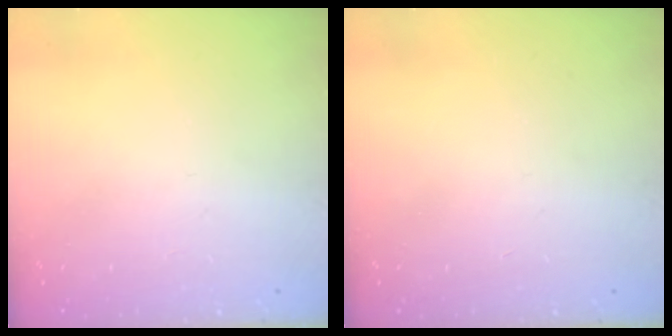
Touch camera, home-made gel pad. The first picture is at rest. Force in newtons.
{"total": 0.0}